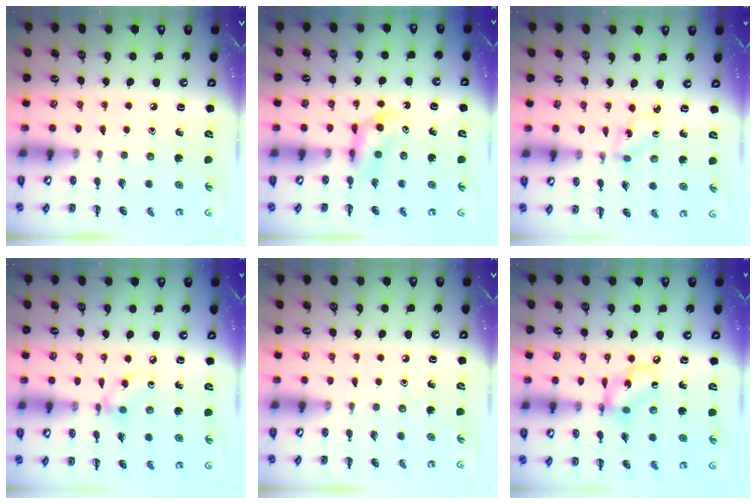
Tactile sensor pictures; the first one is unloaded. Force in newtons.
{"total": 4.1, "press": 4.0, "slide": 0.9}
{"total": 2.7, "press": 2.6, "slide": 0.9}
{"total": 5.0, "press": 5.0, "slide": 0.4}
{"total": 0.0}
{"total": 8.9, "press": 8.7, "slide": 2.2}